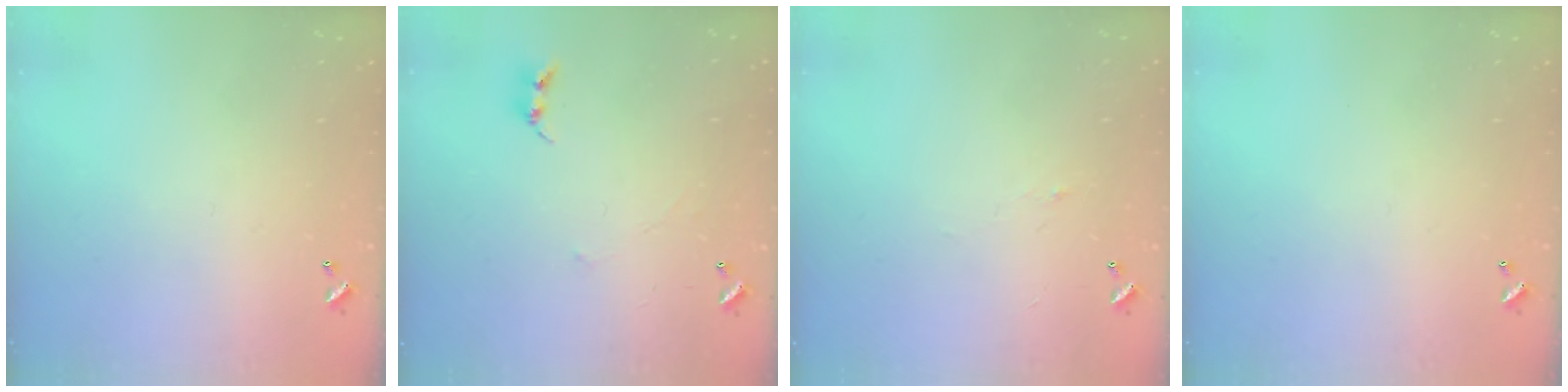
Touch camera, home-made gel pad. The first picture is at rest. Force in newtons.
{"total": 2.4, "press": 2.4, "slide": 0.4}
{"total": 0.8, "press": 0.6, "slide": 0.6}
{"total": 0.0}